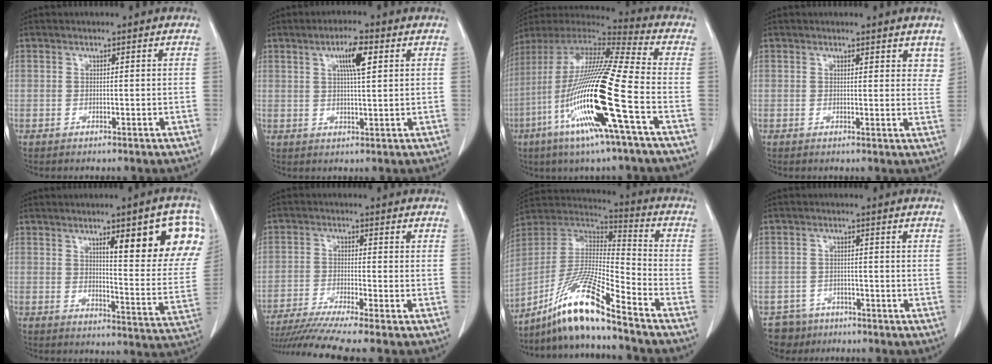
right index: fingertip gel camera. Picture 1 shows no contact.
{"total": 5.3, "force": [2.1, 0.7, 4.8], "torque": [-0.084, 0.003, 0.036]}
{"total": 22.8, "force": [-7.1, 0.4, 21.7], "torque": [-0.441, -0.032, -0.143]}
{"total": 4.3, "force": [3.5, 1.6, 2.0], "torque": [-0.007, -0.008, 0.034]}
{"total": 17.0, "force": [7.8, 2.7, 14.9], "torque": [-0.175, -0.010, 0.097]}
{"total": 10.2, "force": [-8.7, -1.8, 5.0], "torque": [-0.071, -0.022, -0.144]}
{"total": 14.9, "force": [-11.1, 0.0, 9.9], "torque": [-0.191, 0.005, -0.205]}
{"total": 4.6, "force": [-3.2, 3.3, -0.6], "torque": [0.017, 0.008, -0.052]}